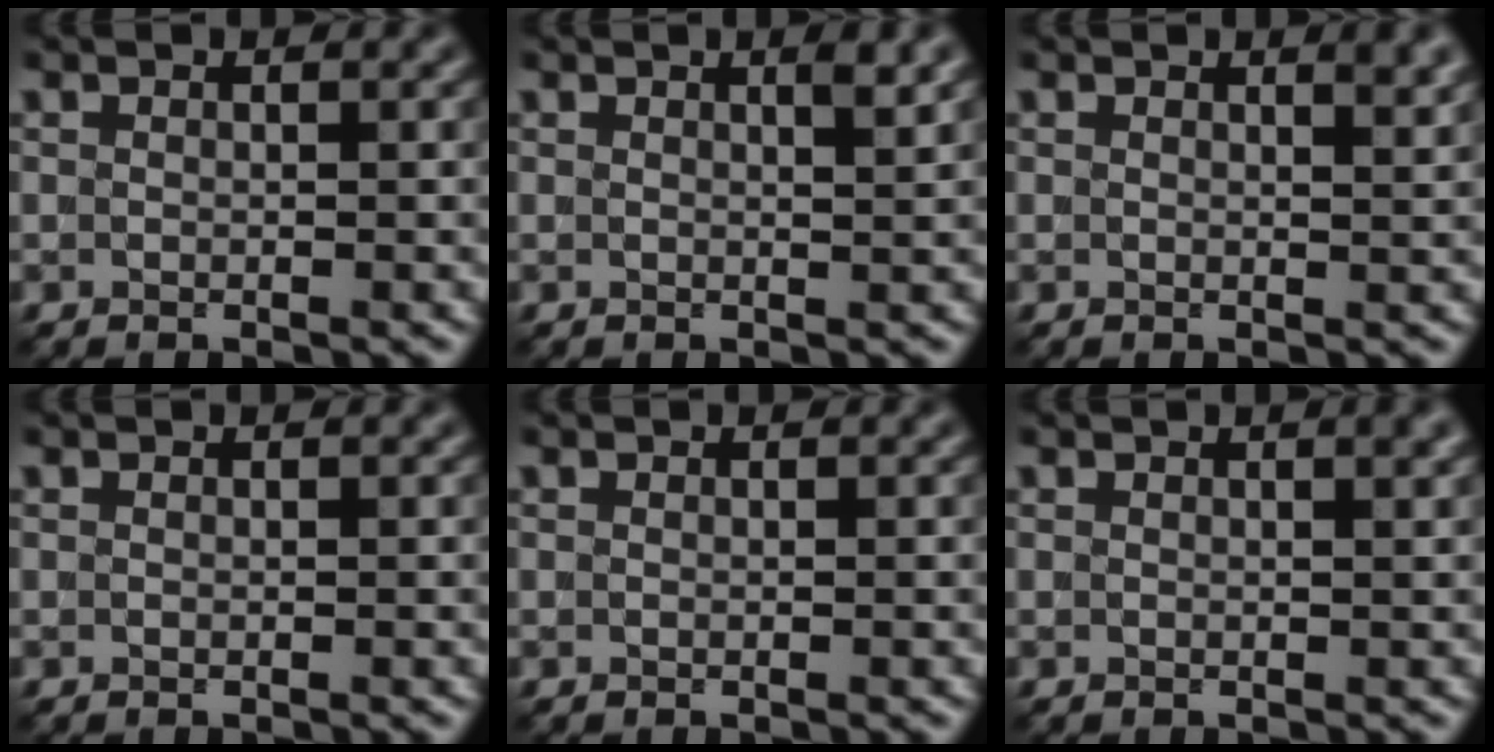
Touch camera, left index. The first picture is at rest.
{"total": 1.6, "force": [0.8, 0.4, 1.4], "torque": [-0.013, 0.003, 0.009]}
{"total": 1.9, "force": [1.2, 0.6, 1.3], "torque": [-0.005, 0.004, 0.013]}
{"total": 0.0}
{"total": 0.0}
{"total": 1.6, "force": [0.9, 0.5, 1.3], "torque": [-0.011, 0.004, 0.008]}